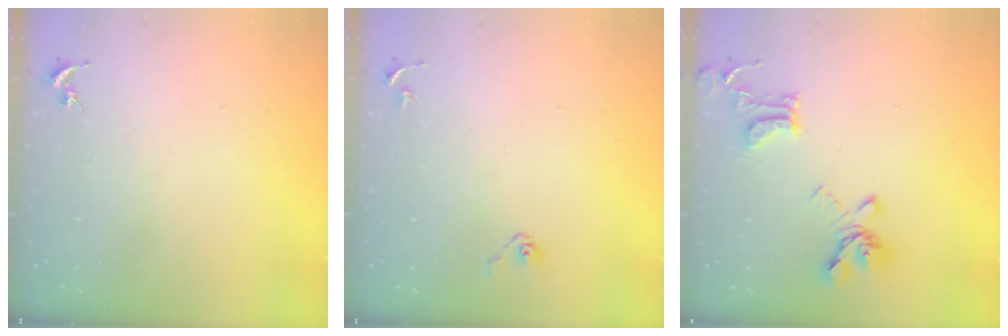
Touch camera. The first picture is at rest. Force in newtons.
{"total": 3.8, "press": 3.3, "slide": 1.8}
{"total": 18.4, "press": 18.3, "slide": 1.8}